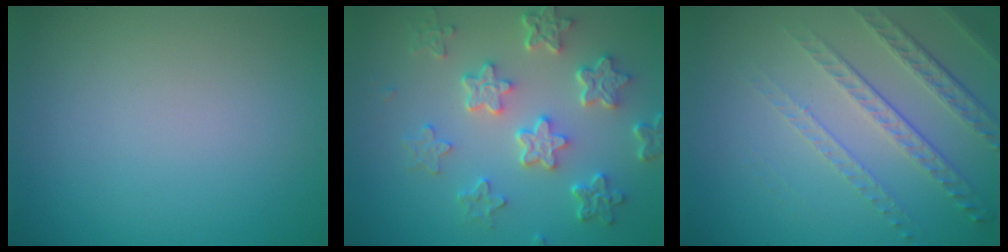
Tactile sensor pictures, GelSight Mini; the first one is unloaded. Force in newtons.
{"total": 5.9, "press": 4.4, "slide": 3.8}
{"total": 4.9, "press": 3.2, "slide": 3.7}